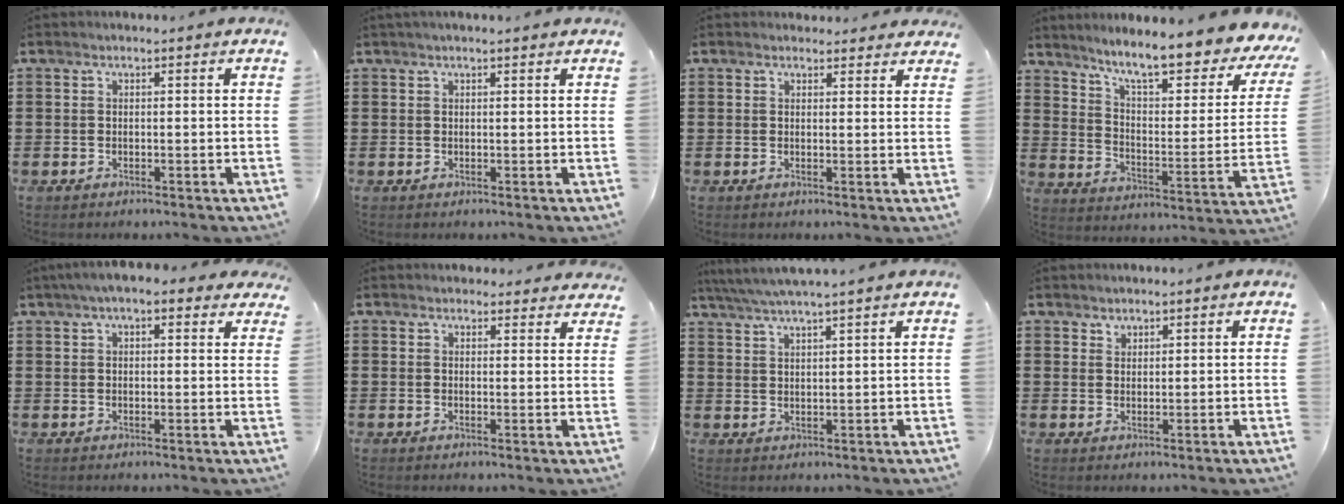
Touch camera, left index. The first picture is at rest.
{"total": 1.0, "force": [0.7, 0.0, 0.7], "torque": [-0.014, 0.000, 0.014]}
{"total": 2.0, "force": [1.9, 0.6, 0.1], "torque": [0.000, -0.001, 0.035]}
{"total": 9.7, "force": [7.8, 0.6, 5.7], "torque": [-0.117, -0.060, 0.124]}
{"total": 4.6, "force": [3.4, 1.3, 2.8], "torque": [-0.065, 0.005, 0.060]}
{"total": 2.3, "force": [2.3, 0.6, 0.1], "torque": [0.001, -0.007, 0.042]}
{"total": 4.0, "force": [3.5, -0.6, 1.6], "torque": [-0.043, -0.011, 0.063]}
{"total": 1.5, "force": [1.4, 0.6, 0.0], "torque": [-0.002, 0.000, 0.028]}